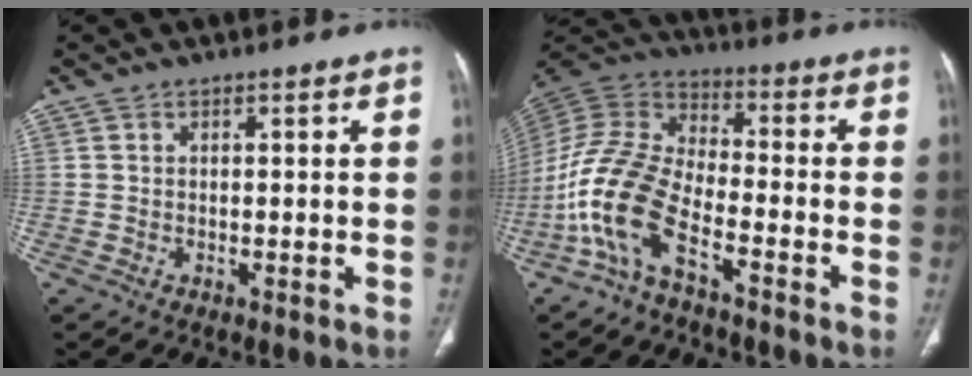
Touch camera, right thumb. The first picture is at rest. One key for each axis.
{"total": 13.8, "fx": -7.2, "fy": 6.1, "fz": 10.1, "tx": -0.223, "ty": 0.058, "tz": -0.150}